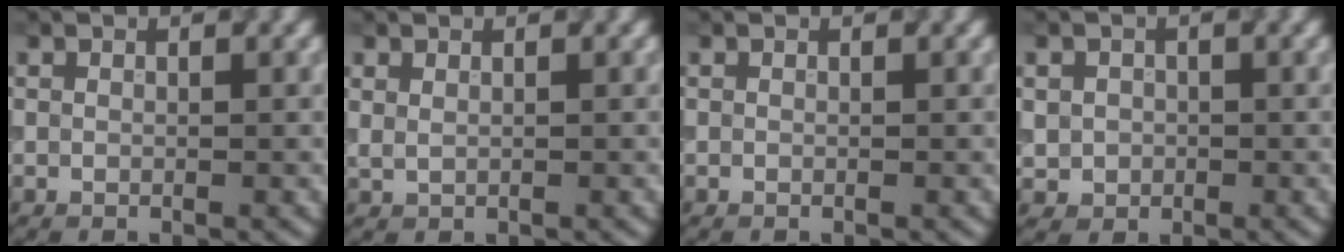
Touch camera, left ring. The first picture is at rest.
{"total": 0.7, "force": [0.4, 0.3, 0.5], "torque": [-0.011, -0.001, 0.012]}
{"total": 0.0}
{"total": 1.8, "force": [-0.1, 1.7, 0.6], "torque": [-0.006, -0.004, 0.000]}